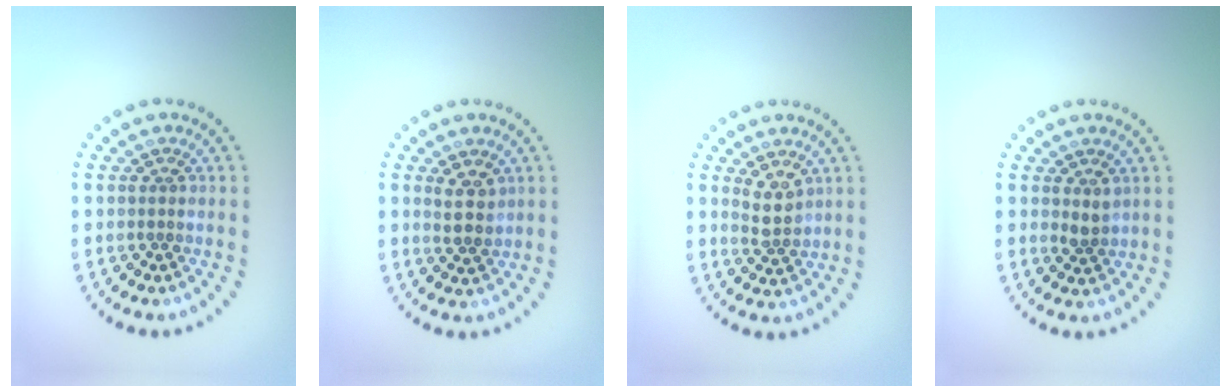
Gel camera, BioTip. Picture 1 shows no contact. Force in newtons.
{"total": 2.1, "press": 1.9, "slide": 0.8}
{"total": 2.4, "press": 2.1, "slide": 1.0}
{"total": 1.2, "press": 1.0, "slide": 0.6}